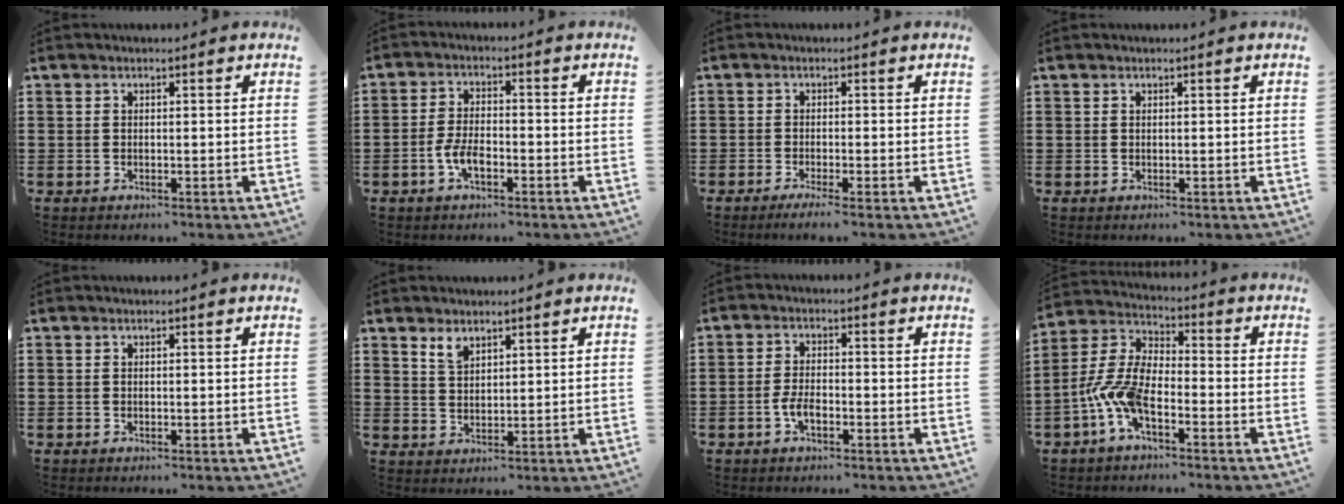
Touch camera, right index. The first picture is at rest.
{"total": 4.1, "force": [-1.8, 1.7, 3.3], "torque": [-0.078, -0.005, -0.037]}
{"total": 1.6, "force": [-1.3, -0.3, 1.0], "torque": [-0.023, -0.007, -0.026]}
{"total": 0.0}
{"total": 0.0}
{"total": 2.6, "force": [2.1, 1.2, 1.1], "torque": [-0.028, 0.003, 0.039]}
{"total": 3.0, "force": [-1.3, 1.2, 2.5], "torque": [-0.060, -0.005, -0.027]}
{"total": 8.6, "force": [-4.0, 3.4, 6.9], "torque": [-0.185, -0.016, -0.083]}